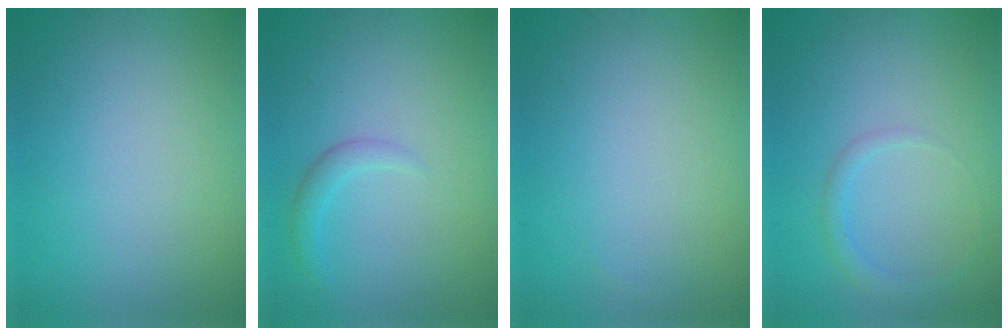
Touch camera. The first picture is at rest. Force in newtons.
{"total": 1.5, "press": 1.5, "slide": 0.0}
{"total": 0.0}
{"total": 1.5, "press": 1.5, "slide": 0.2}